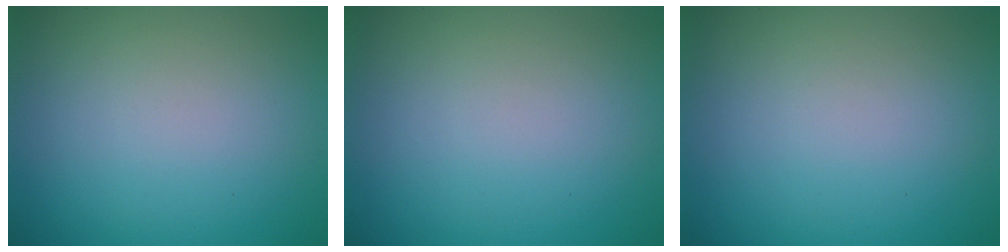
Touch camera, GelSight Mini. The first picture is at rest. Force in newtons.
{"total": 0.0}
{"total": 0.0}